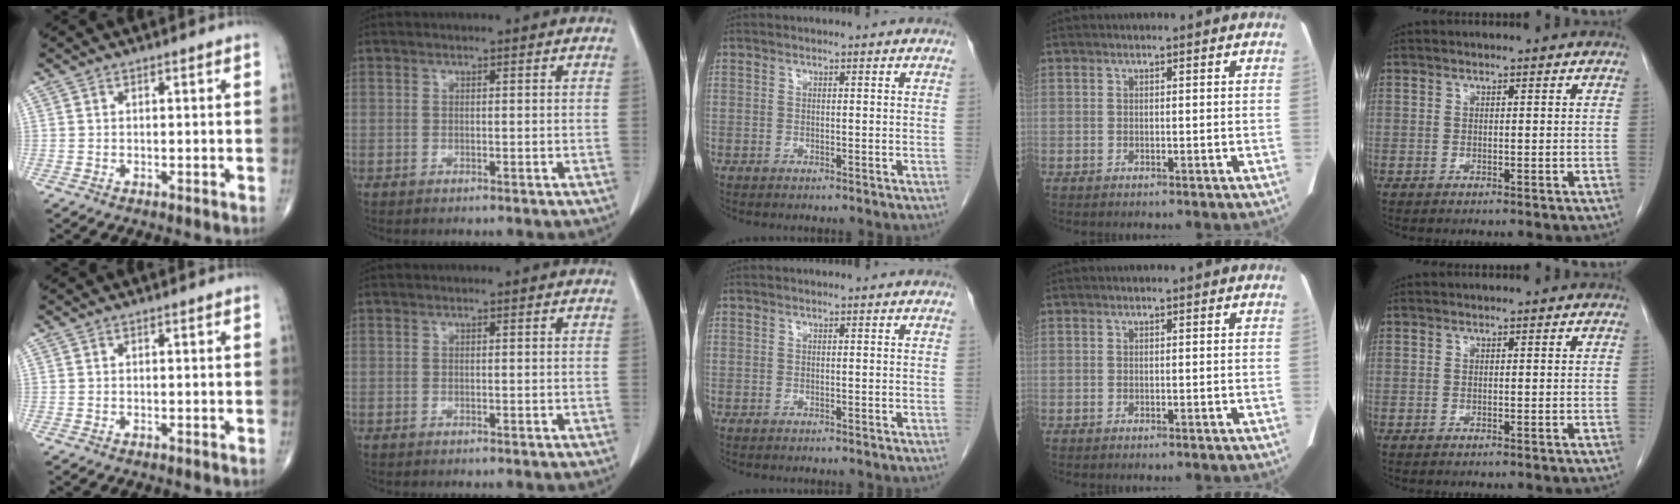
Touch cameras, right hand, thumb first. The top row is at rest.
{}